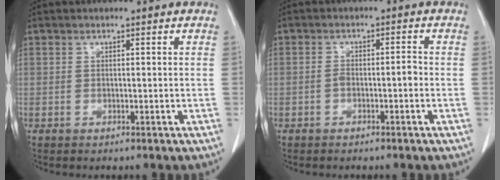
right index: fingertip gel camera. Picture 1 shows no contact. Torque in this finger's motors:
{"motor_torque": [0.19, -0.18, 0.21, 0.06]}